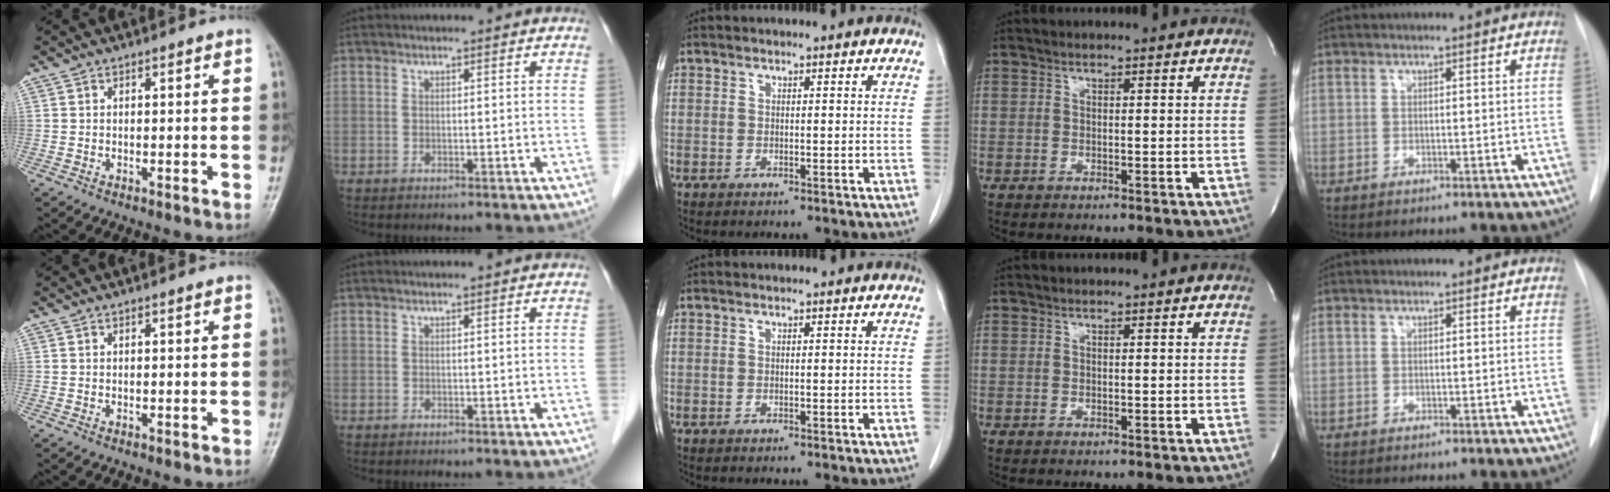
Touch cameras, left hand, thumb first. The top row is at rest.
{}